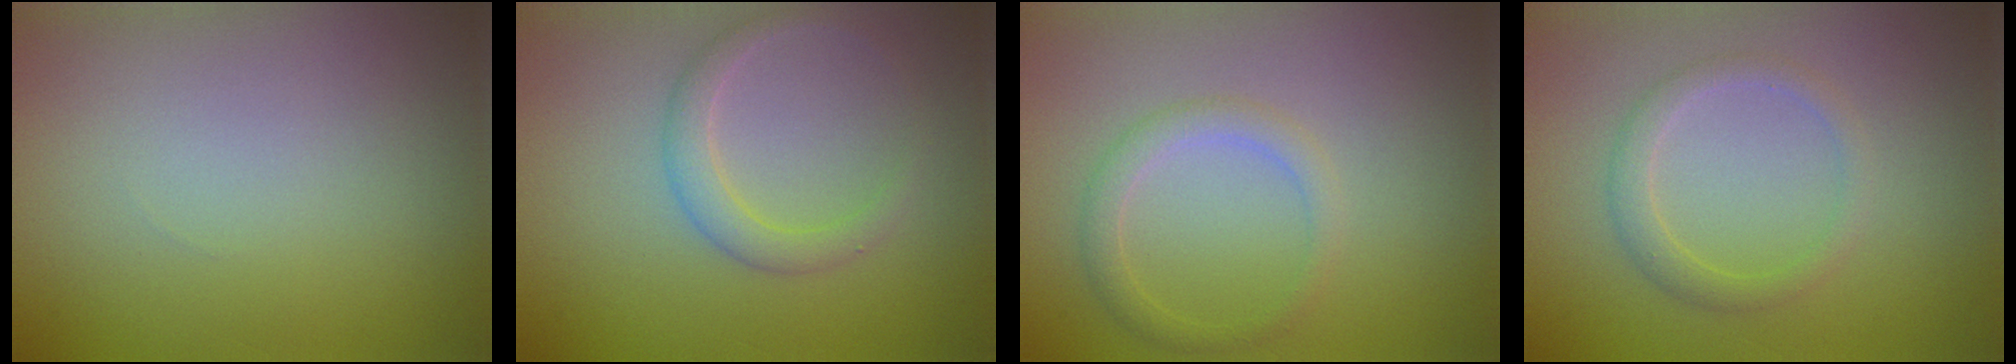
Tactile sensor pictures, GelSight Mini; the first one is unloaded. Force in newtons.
{"total": 2.2, "press": 2.2, "slide": 0.1}
{"total": 1.9, "press": 1.9, "slide": 0.1}
{"total": 2.0, "press": 2.0, "slide": 0.2}